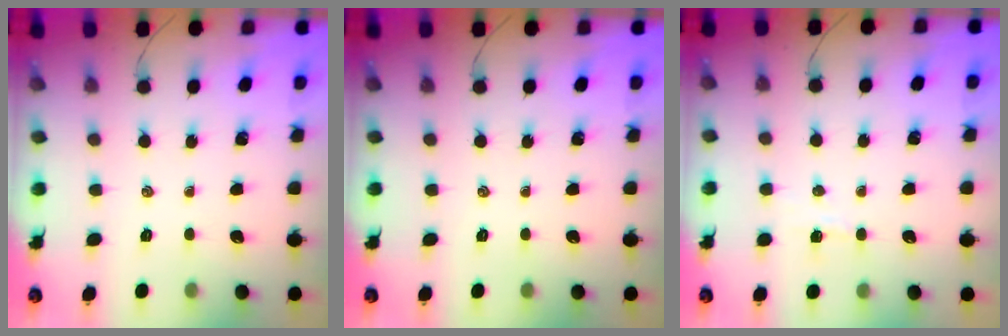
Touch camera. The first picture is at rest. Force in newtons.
{"total": 0.0}
{"total": 3.6, "press": 3.5, "slide": 0.9}